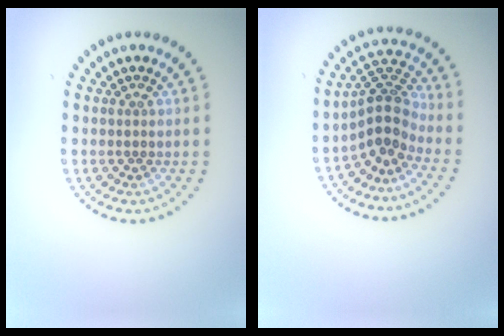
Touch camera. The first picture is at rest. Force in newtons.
{"total": 4.0, "press": 3.0, "slide": 2.7}